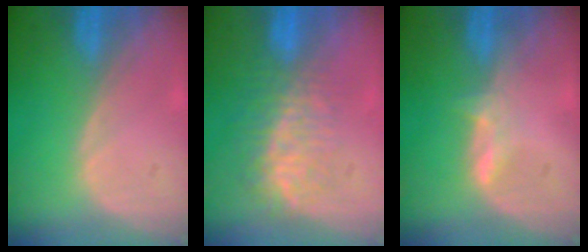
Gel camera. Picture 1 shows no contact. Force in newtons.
{"total": 8.0, "press": 7.4, "slide": 3.1}
{"total": 2.1, "press": 2.0, "slide": 0.4}